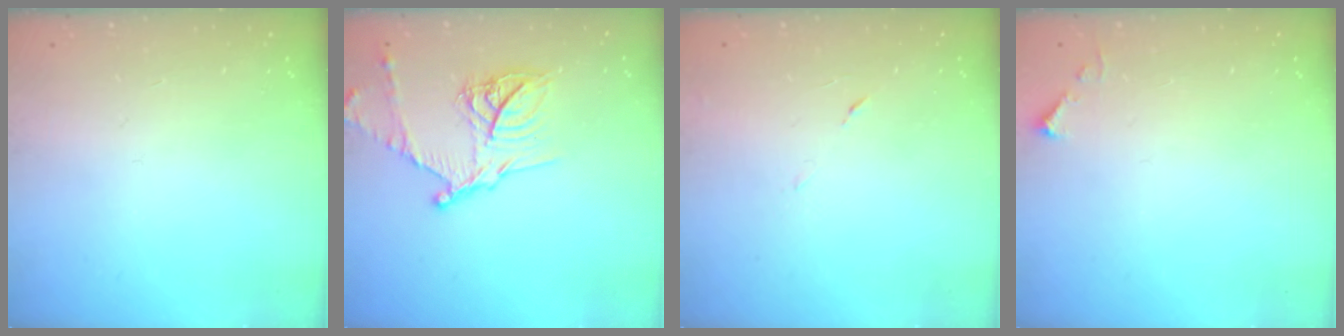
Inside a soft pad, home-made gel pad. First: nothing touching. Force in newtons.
{"total": 15.4, "press": 15.4, "slide": 1.1}
{"total": 5.3, "press": 5.3, "slide": 0.6}
{"total": 3.7, "press": 3.6, "slide": 0.5}